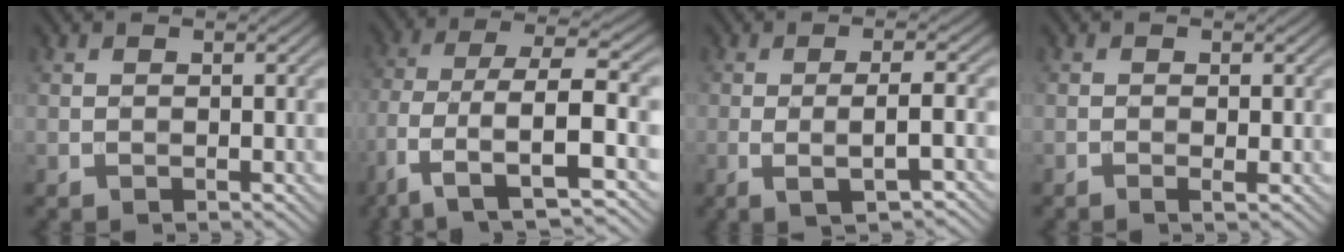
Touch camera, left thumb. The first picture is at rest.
{"total": 10.3, "force": [-3.3, 4.1, 8.8], "torque": [-0.177, -0.004, -0.069]}
{"total": 4.8, "force": [-1.1, 0.9, 4.6], "torque": [-0.078, 0.006, -0.023]}
{"total": 1.0, "force": [-0.3, 0.1, 0.9], "torque": [-0.018, -0.002, -0.008]}